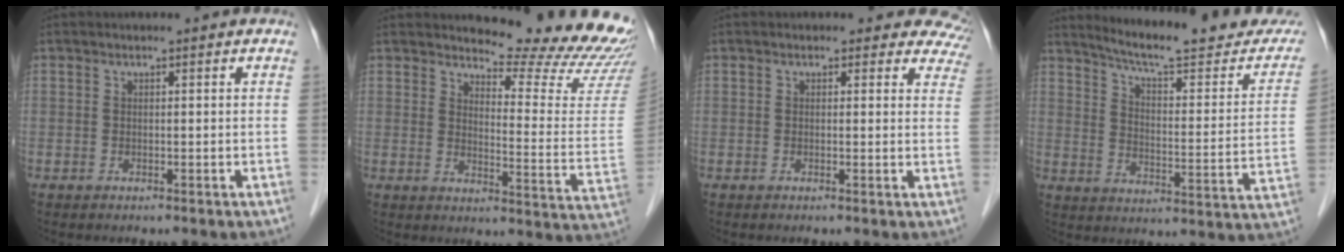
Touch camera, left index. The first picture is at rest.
{"total": 17.0, "force": [16.3, 1.1, 4.6], "torque": [-0.051, -0.122, 0.175]}
{"total": 6.9, "force": [5.9, 3.6, 0.2], "torque": [0.046, -0.011, 0.022]}
{"total": 21.0, "force": [19.3, 2.2, 8.1], "torque": [-0.109, -0.062, 0.246]}